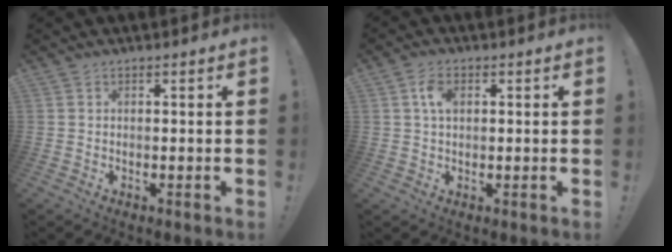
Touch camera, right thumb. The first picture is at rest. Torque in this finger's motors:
{"motor_torque": [-0.05, 0.09, 0.68, -0.49, -0.01]}